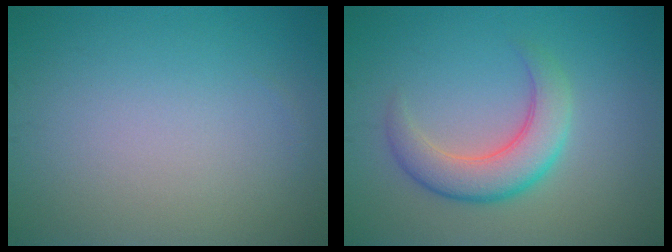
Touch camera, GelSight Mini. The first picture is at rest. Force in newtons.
{"total": 4.7, "press": 4.7, "slide": 0.4}